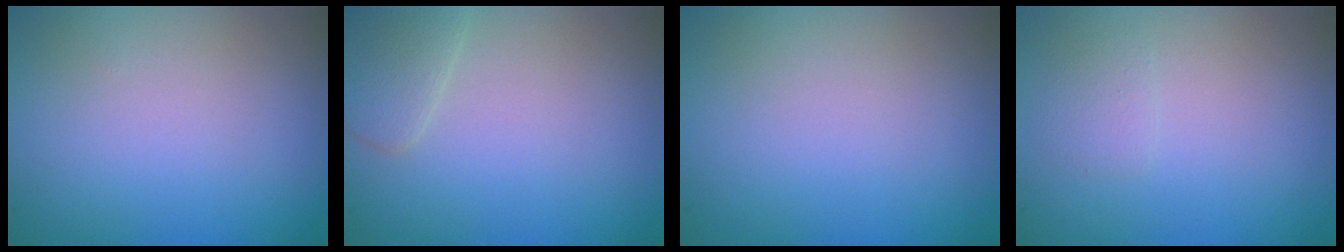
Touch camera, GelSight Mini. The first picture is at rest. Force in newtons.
{"total": 2.3, "press": 2.3, "slide": 0.1}
{"total": 0.0}
{"total": 1.0, "press": 1.0, "slide": 0.1}